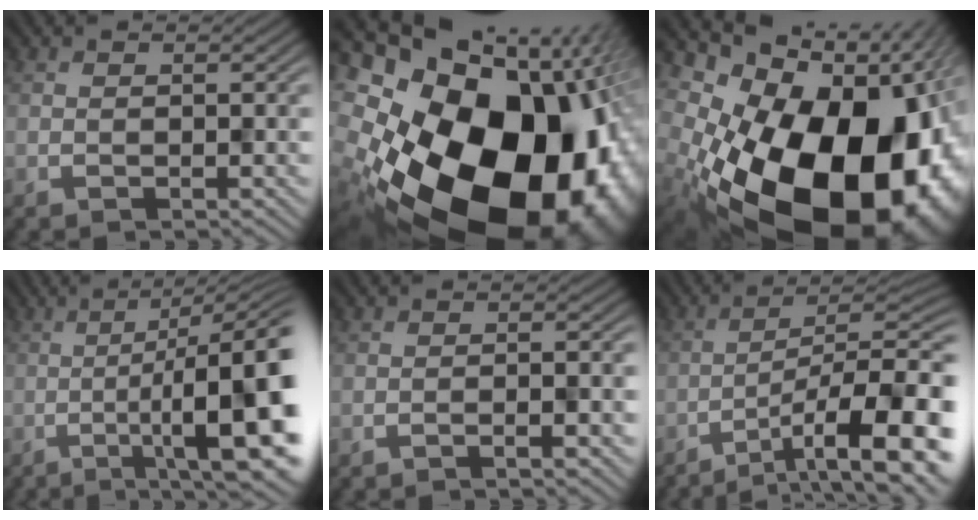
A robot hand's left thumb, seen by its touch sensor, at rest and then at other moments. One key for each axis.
{"total": 24.4, "fx": -5.5, "fy": 18.6, "fz": 14.8, "tx": -0.274, "ty": -0.077, "tz": -0.118}
{"total": 22.4, "fx": -6.2, "fy": 15.1, "fz": 15.3, "tx": -0.291, "ty": -0.078, "tz": -0.059}
{"total": 15.3, "fx": -3.6, "fy": 3.8, "fz": 14.4, "tx": -0.165, "ty": 0.000, "tz": -0.040}
{"total": 2.3, "fx": -1.2, "fy": 0.3, "fz": 1.9, "tx": -0.025, "ty": 0.013, "tz": -0.027}
{"total": 13.7, "fx": -7.2, "fy": 3.6, "fz": 11.0, "tx": -0.143, "ty": 0.002, "tz": -0.102}